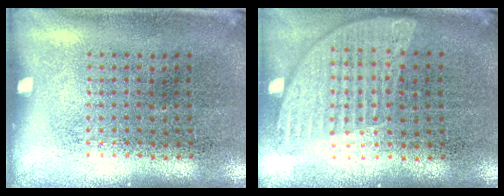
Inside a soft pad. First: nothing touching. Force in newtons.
{"total": 1.0, "press": 1.0, "slide": 0.1}